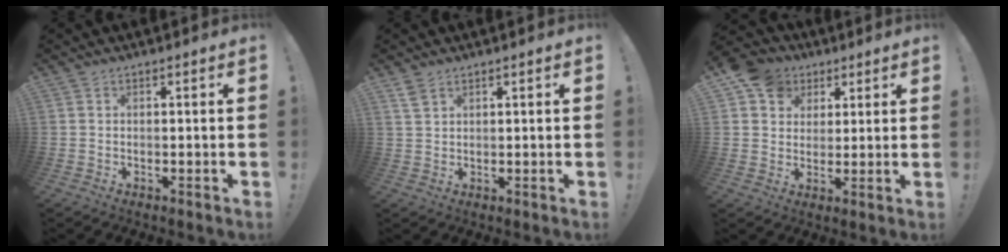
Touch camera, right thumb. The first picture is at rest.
{"total": 2.9, "force": [2.1, 1.3, 1.5], "torque": [-0.027, -0.009, 0.039]}
{"total": 9.4, "force": [4.6, 7.8, 2.7], "torque": [-0.040, -0.024, 0.091]}